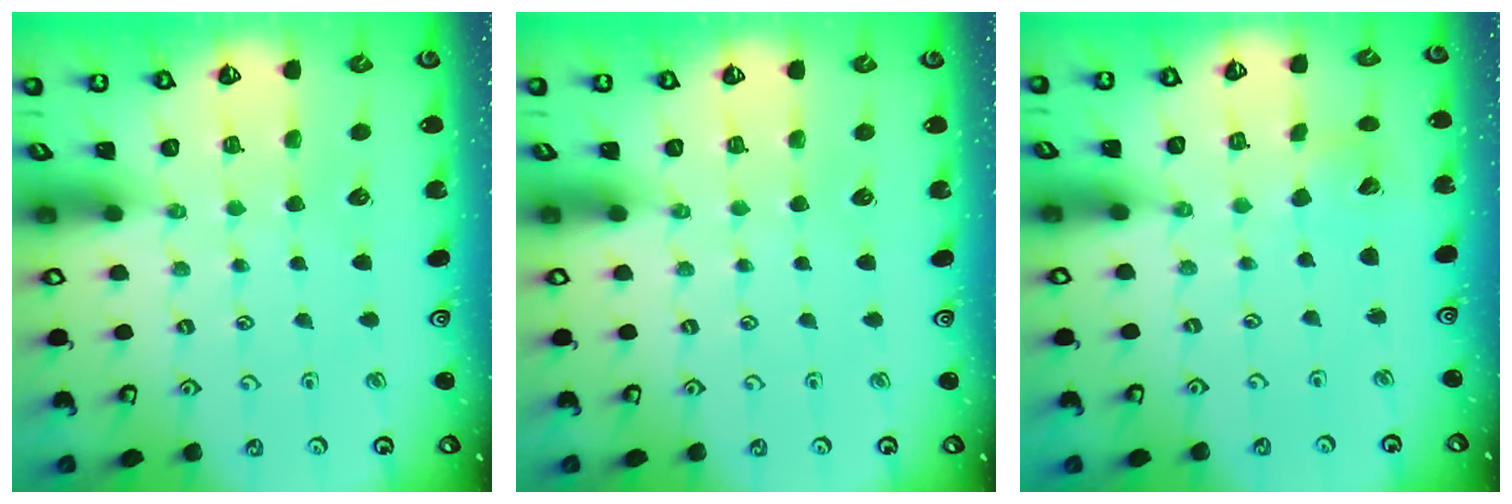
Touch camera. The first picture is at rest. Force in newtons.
{"total": 0.0}
{"total": 3.0, "press": 3.0, "slide": 0.2}